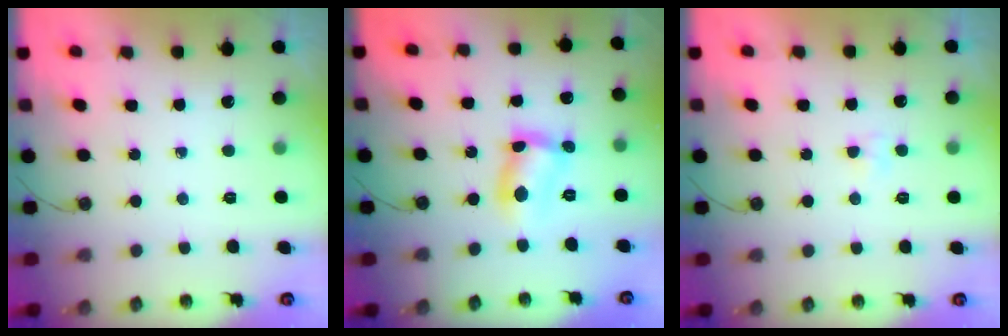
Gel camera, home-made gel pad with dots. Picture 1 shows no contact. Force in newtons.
{"total": 9.4, "press": 9.3, "slide": 0.6}
{"total": 3.1, "press": 2.7, "slide": 1.4}